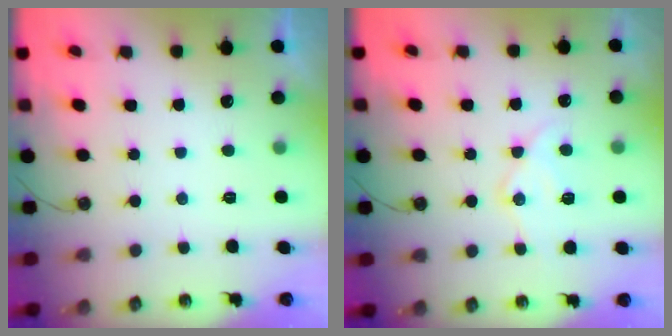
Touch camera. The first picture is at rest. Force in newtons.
{"total": 13.4, "press": 13.3, "slide": 1.2}